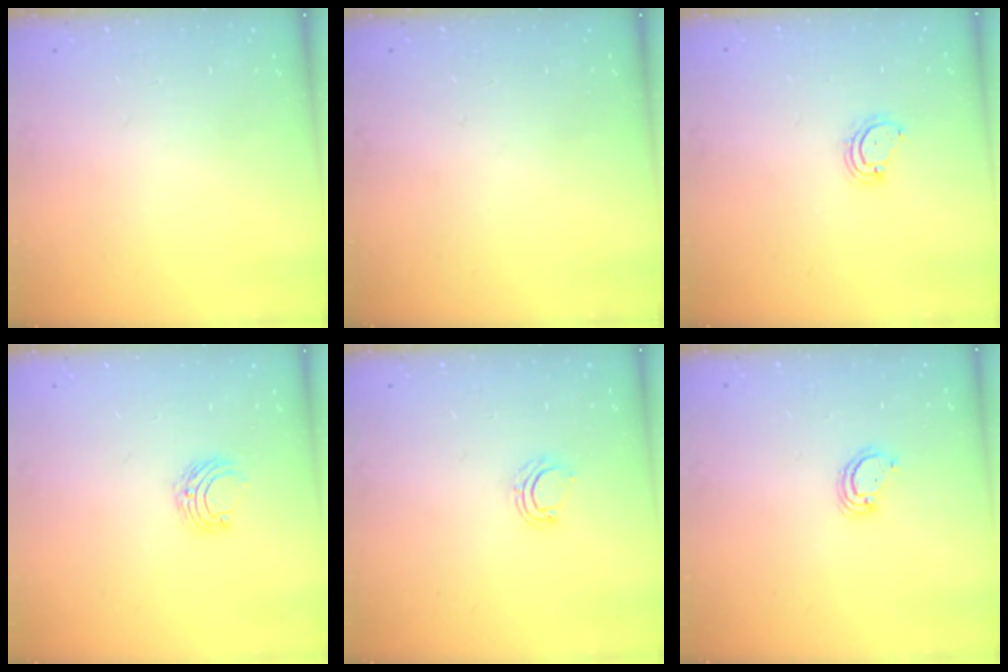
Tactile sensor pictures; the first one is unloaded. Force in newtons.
{"total": 0.0}
{"total": 3.4, "press": 3.3, "slide": 0.7}
{"total": 5.6, "press": 5.6, "slide": 0.5}
{"total": 5.0, "press": 4.9, "slide": 1.0}
{"total": 4.0, "press": 4.0, "slide": 0.2}